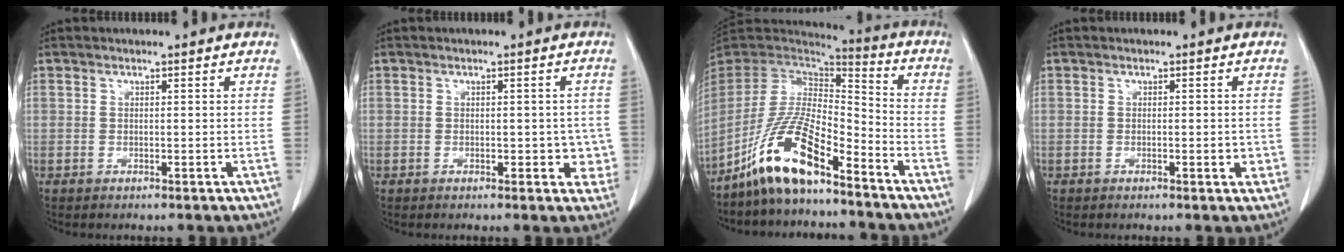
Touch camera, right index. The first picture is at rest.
{"total": 3.9, "force": [-0.9, 2.2, 3.1], "torque": [-0.020, 0.009, -0.009]}
{"total": 13.6, "force": [-9.1, 3.0, 9.7], "torque": [-0.199, 0.002, -0.173]}
{"total": 1.8, "force": [-0.5, 0.7, 1.6], "torque": [-0.021, 0.001, -0.005]}